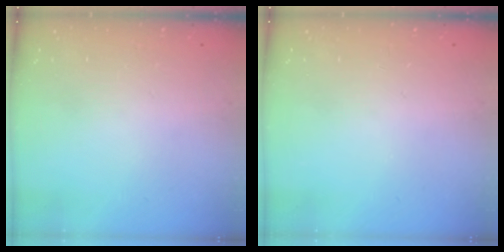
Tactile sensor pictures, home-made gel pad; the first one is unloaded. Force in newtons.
{"total": 0.0}